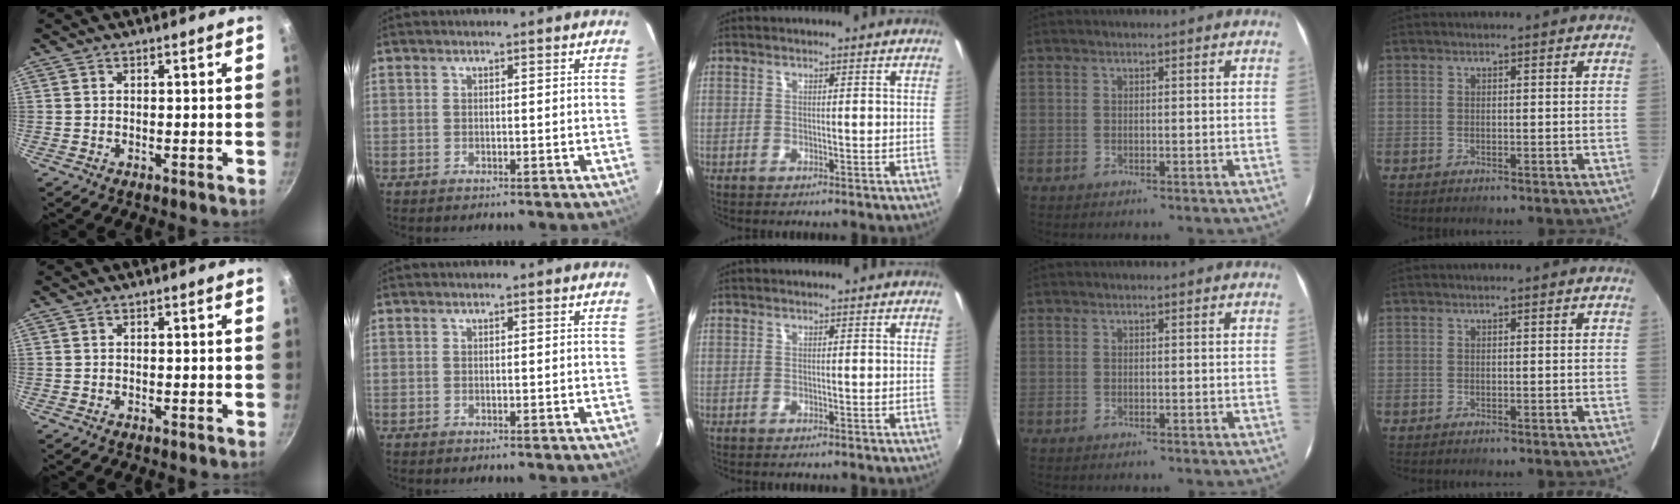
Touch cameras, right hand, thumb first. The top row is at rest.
{}